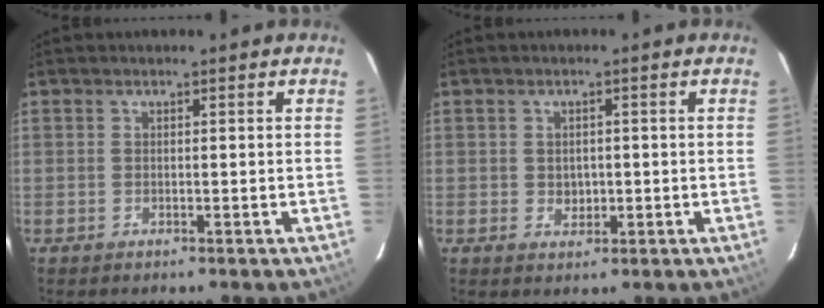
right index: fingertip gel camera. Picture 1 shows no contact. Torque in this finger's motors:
{"motor_torque": [-0.05, 0.01, -0.01, 0.00]}